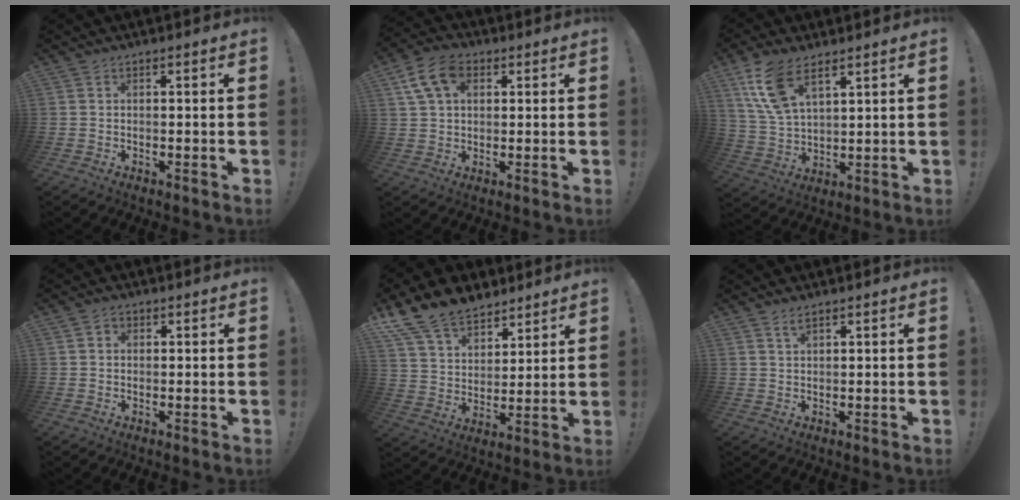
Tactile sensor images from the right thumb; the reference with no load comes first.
{"total": 11.2, "force": [4.4, 7.3, 7.3], "torque": [-0.126, -0.001, 0.085]}
{"total": 12.3, "force": [7.3, 5.9, 7.9], "torque": [-0.160, -0.018, 0.140]}
{"total": 1.8, "force": [0.4, 1.5, 0.9], "torque": [-0.009, 0.000, 0.005]}
{"total": 14.8, "force": [11.4, 8.2, 4.8], "torque": [-0.094, -0.082, 0.217]}
{"total": 1.8, "force": [1.3, 0.6, 1.2], "torque": [-0.014, -0.007, 0.021]}